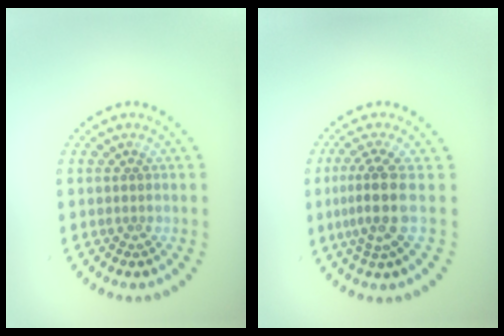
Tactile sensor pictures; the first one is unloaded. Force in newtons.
{"total": 3.4, "press": 2.5, "slide": 2.4}